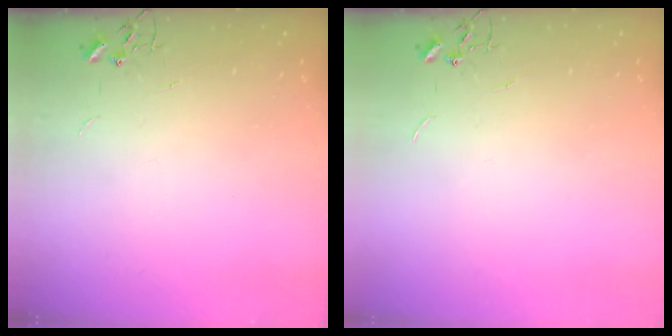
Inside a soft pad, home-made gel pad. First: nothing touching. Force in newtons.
{"total": 0.0}